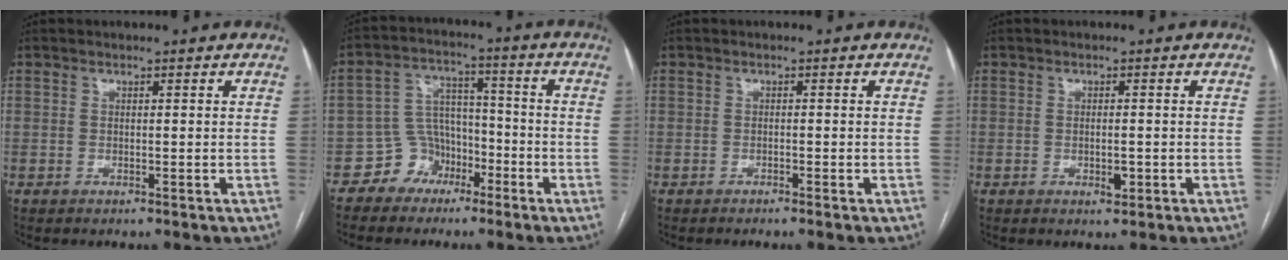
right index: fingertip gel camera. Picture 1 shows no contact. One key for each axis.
{"total": 6.9, "fx": -4.1, "fy": 5.4, "fz": 1.1, "tx": -0.017, "ty": 0.022, "tz": -0.068}
{"total": 0.8, "fx": -0.6, "fy": 0.0, "fz": 0.5, "tx": -0.015, "ty": -0.001, "tz": -0.011}
{"total": 1.9, "fx": -0.5, "fy": 0.7, "fz": 1.6, "tx": -0.030, "ty": -0.003, "tz": -0.005}